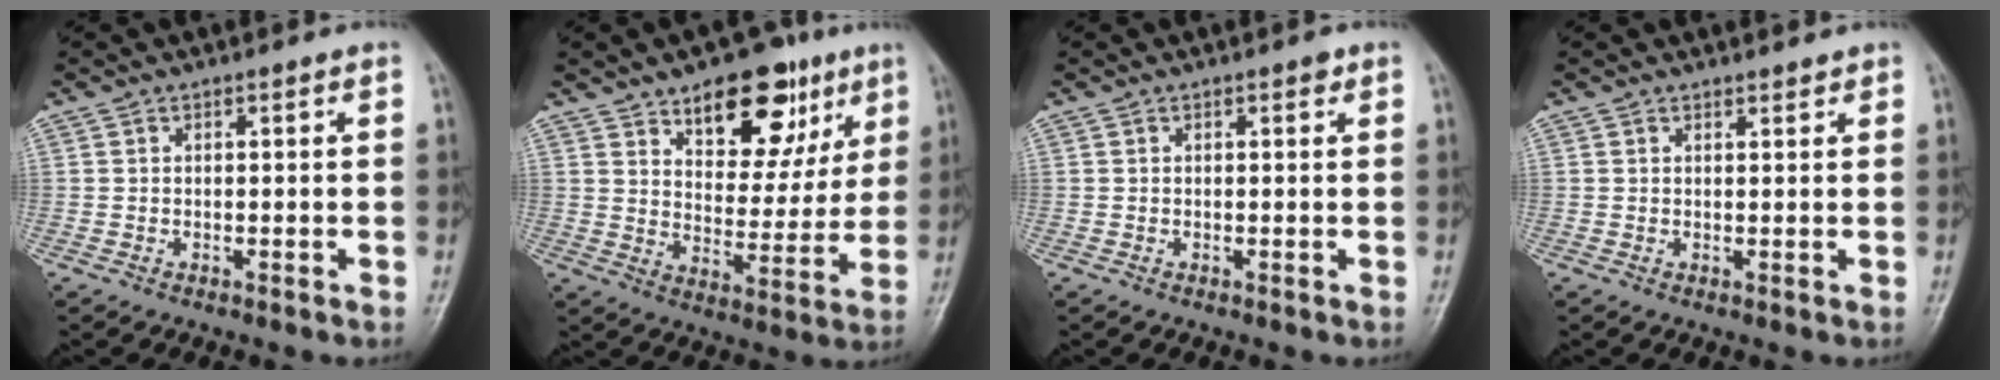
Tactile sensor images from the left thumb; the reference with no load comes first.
{"total": 16.4, "force": [9.1, 8.8, 10.5], "torque": [-0.090, -0.040, 0.138]}
{"total": 0.9, "force": [0.5, 0.4, 0.6], "torque": [-0.002, 0.000, 0.002]}
{"total": 1.2, "force": [1.1, 0.4, 0.3], "torque": [0.000, -0.007, 0.013]}